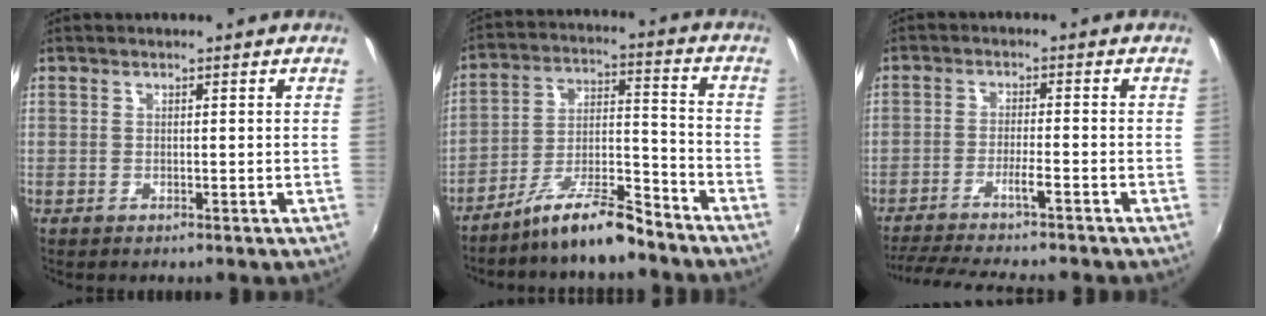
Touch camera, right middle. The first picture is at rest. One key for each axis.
{"total": 11.2, "fx": -9.5, "fy": 1.6, "fz": 5.8, "tx": -0.115, "ty": 0.012, "tz": -0.169}
{"total": 11.2, "fx": -9.8, "fy": -0.5, "fz": 5.4, "tx": -0.110, "ty": -0.011, "tz": -0.158}